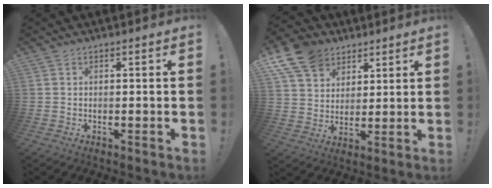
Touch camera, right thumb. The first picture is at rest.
{"total": 12.8, "force": [7.8, 9.1, 4.6], "torque": [-0.082, -0.047, 0.155]}